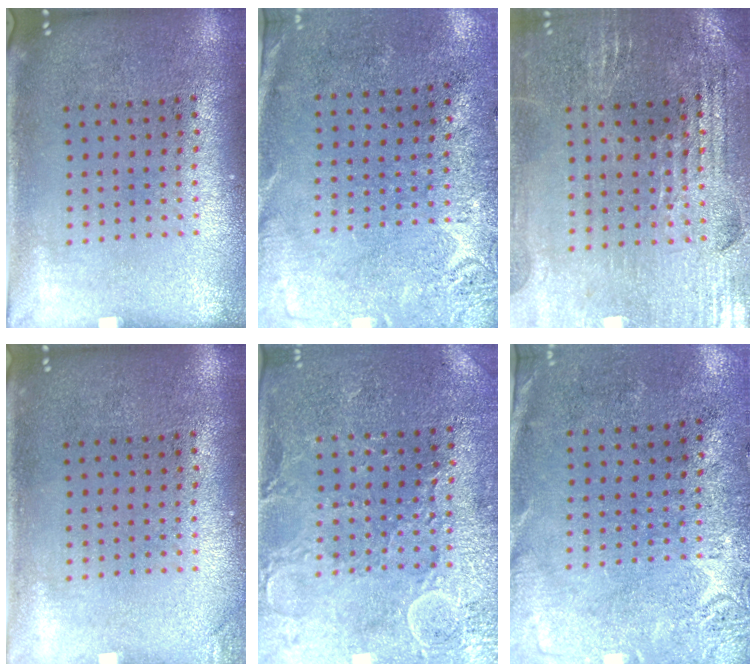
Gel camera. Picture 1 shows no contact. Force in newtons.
{"total": 2.6, "press": 2.2, "slide": 1.4}
{"total": 2.8, "press": 2.8, "slide": 0.4}
{"total": 0.9, "press": 0.9, "slide": 0.2}
{"total": 3.2, "press": 3.2, "slide": 0.5}
{"total": 2.6, "press": 2.2, "slide": 1.4}